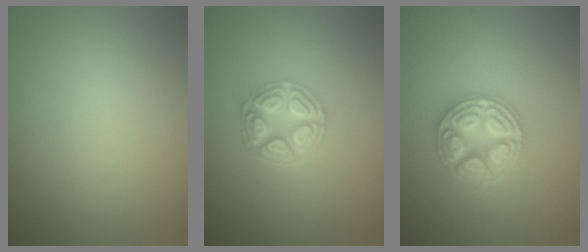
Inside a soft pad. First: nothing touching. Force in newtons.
{"total": 4.5, "press": 3.6, "slide": 2.6}
{"total": 4.9, "press": 4.8, "slide": 0.7}